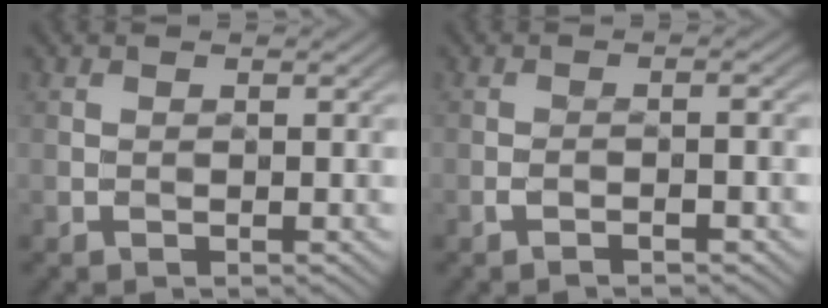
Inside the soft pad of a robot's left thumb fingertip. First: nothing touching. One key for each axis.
{"total": 1.5, "fx": -1.2, "fy": -0.1, "fz": 0.8, "tx": -0.017, "ty": 0.002, "tz": -0.024}